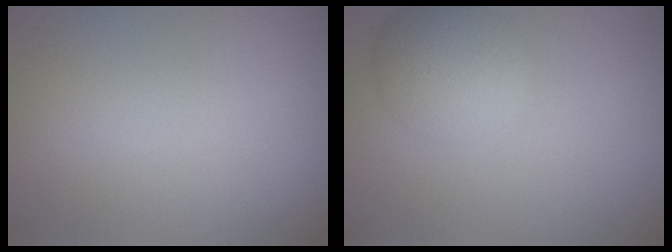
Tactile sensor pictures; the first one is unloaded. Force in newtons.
{"total": 4.0, "press": 4.0, "slide": 0.2}